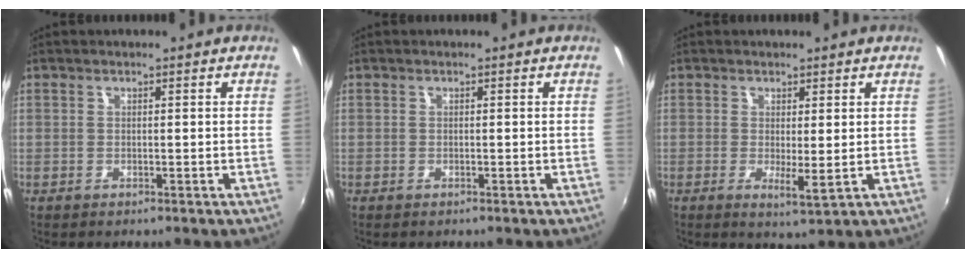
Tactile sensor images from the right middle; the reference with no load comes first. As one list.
[{"total": 0.0}, {"total": 2.9, "force": [0.0, 0.4, 2.9], "torque": [-0.051, -0.010, 0.002]}]